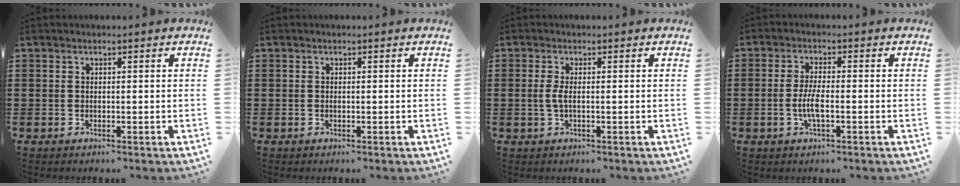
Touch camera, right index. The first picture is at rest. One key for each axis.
{"total": 0.0}
{"total": 2.2, "fx": -0.2, "fy": 0.4, "fz": 2.1, "tx": -0.055, "ty": -0.008, "tz": -0.009}
{"total": 4.0, "fx": -1.0, "fy": 0.8, "fz": 3.8, "tx": -0.088, "ty": -0.007, "tz": -0.026}